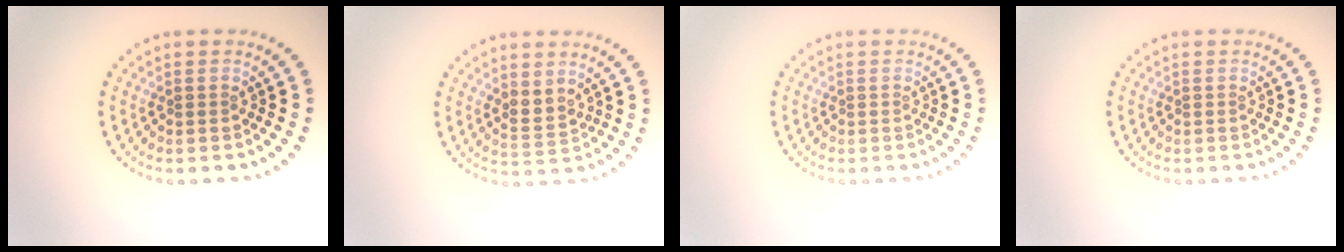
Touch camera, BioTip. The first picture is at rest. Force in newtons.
{"total": 2.0, "press": 1.4, "slide": 1.3}
{"total": 0.0}
{"total": 0.0}